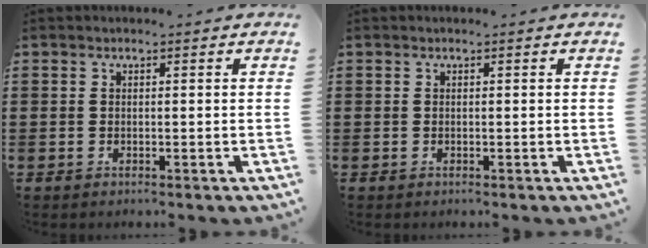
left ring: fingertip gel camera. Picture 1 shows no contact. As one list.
[{"total": 0.0}]